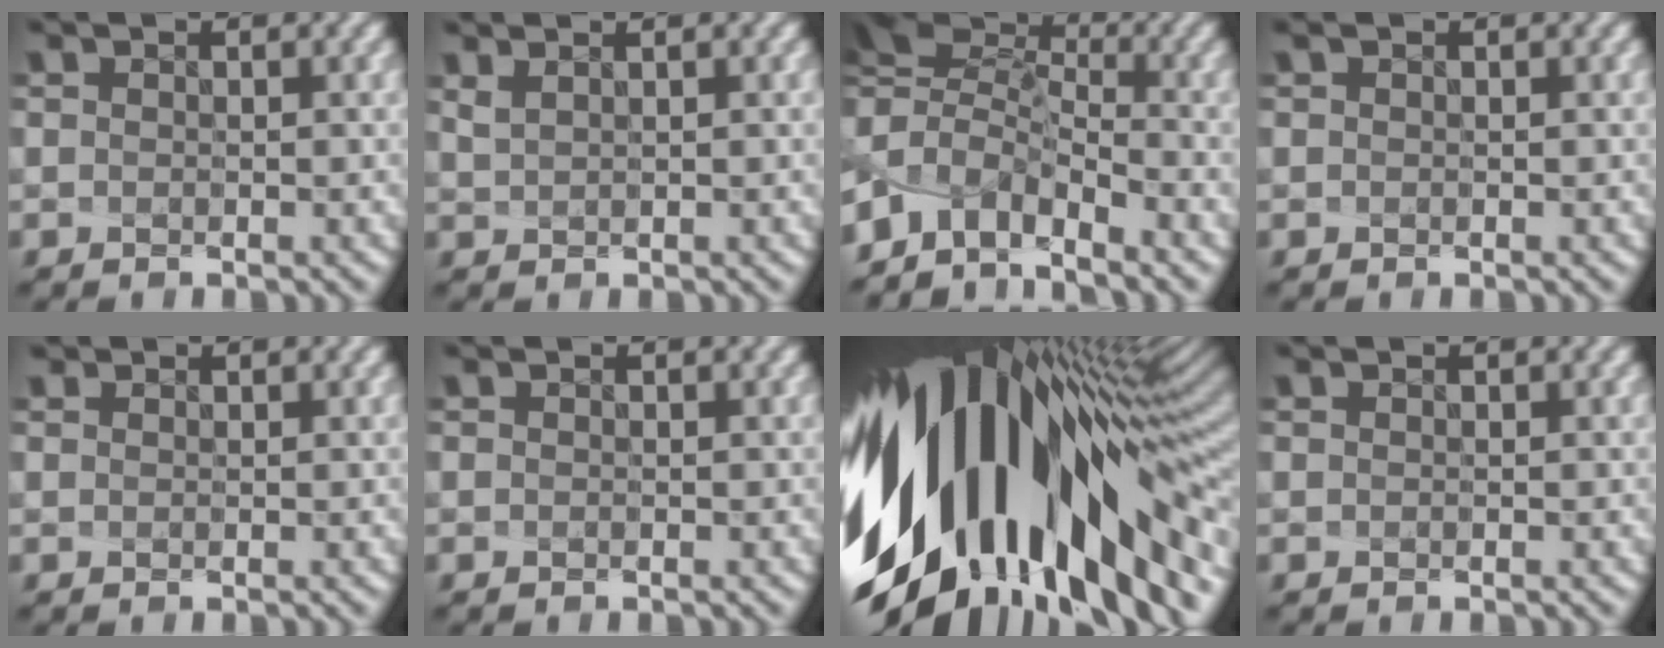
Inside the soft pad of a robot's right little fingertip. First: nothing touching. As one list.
[{"total": 1.5, "force": [1.1, 0.4, 0.9], "torque": [-0.037, 0.011, 0.026]}, {"total": 5.5, "force": [-3.7, 2.9, 2.9], "torque": [-0.064, -0.012, -0.076]}, {"total": 0.0}, {"total": 0.8, "force": [-0.1, -0.3, -0.7], "torque": [0.008, 0.001, 0.001]}, {"total": 0.0}, {"total": 15.8, "force": [-3.9, 8.5, 12.7], "torque": [-0.221, -0.029, -0.061]}, {"total": 0.0}]